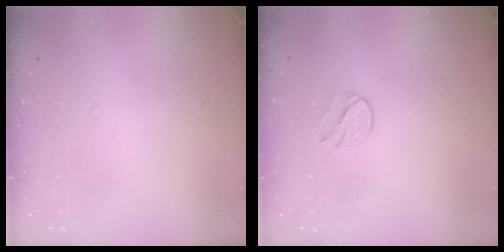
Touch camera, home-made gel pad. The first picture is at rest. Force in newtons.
{"total": 5.5, "press": 5.4, "slide": 0.6}